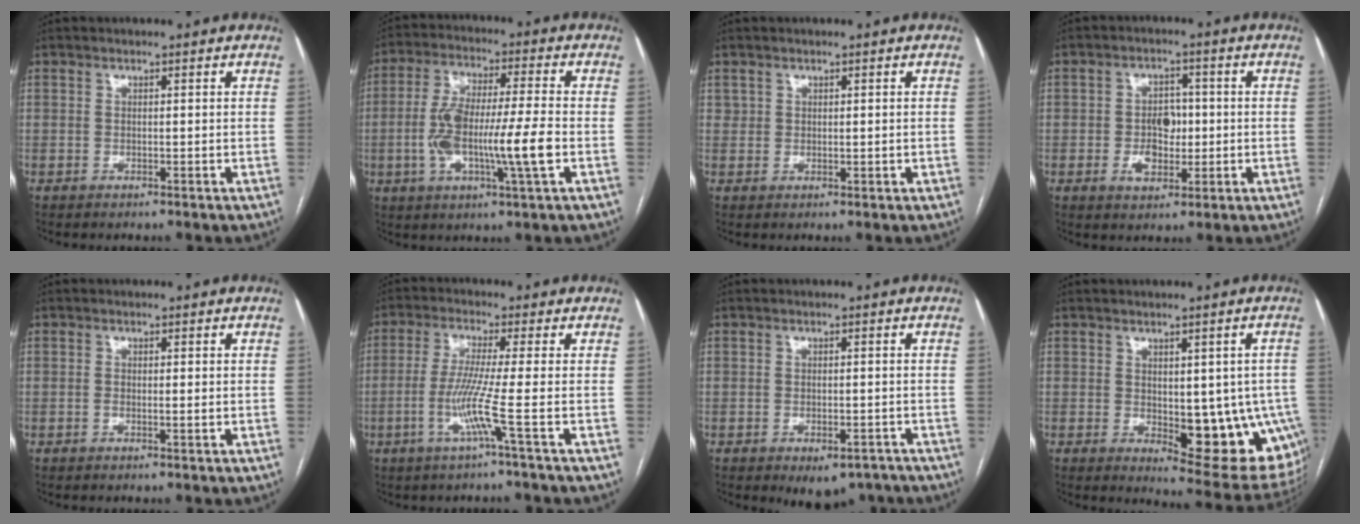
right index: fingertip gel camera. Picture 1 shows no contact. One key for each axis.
{"total": 12.7, "fx": -2.6, "fy": 0.9, "fz": 12.3, "tx": -0.239, "ty": 0.004, "tz": -0.050}
{"total": 8.5, "fx": 5.1, "fy": 6.6, "fz": 1.6, "tx": -0.057, "ty": 0.031, "tz": 0.131}
{"total": 5.5, "fx": -0.8, "fy": 3.7, "fz": 4.0, "tx": -0.070, "ty": 0.010, "tz": -0.008}
{"total": 1.2, "fx": -0.1, "fy": 0.3, "fz": 1.1, "tx": -0.020, "ty": 0.004, "tz": 0.000}
{"total": 6.5, "fx": -2.3, "fy": -1.8, "fz": 5.8, "tx": -0.119, "ty": -0.011, "tz": -0.053}
{"total": 6.4, "fx": -4.7, "fy": 3.0, "fz": 3.1, "tx": -0.027, "ty": 0.004, "tz": -0.061}
{"total": 14.6, "fx": -3.1, "fy": 6.0, "fz": 13.0, "tx": -0.108, "ty": 0.002, "tz": -0.018}